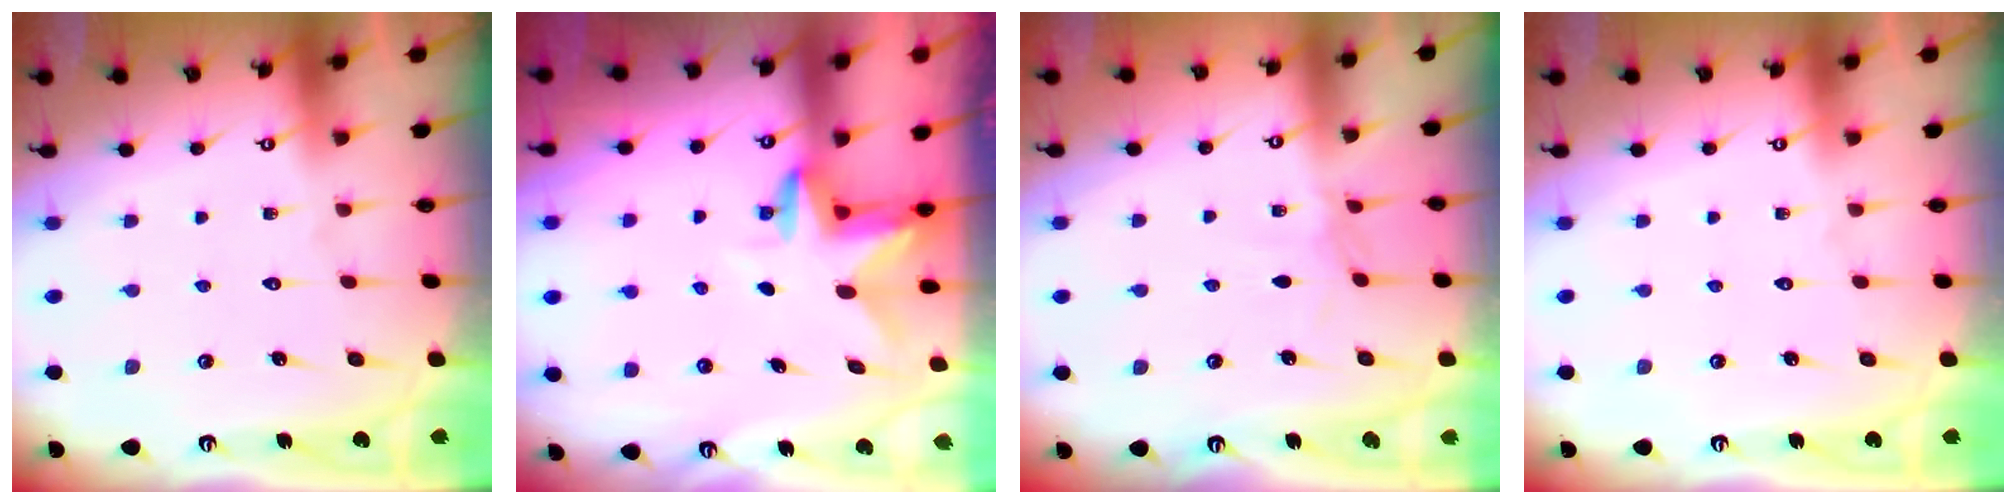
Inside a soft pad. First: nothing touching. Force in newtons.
{"total": 3.0, "press": 3.0, "slide": 0.3}
{"total": 2.3, "press": 2.2, "slide": 0.4}
{"total": 0.0}